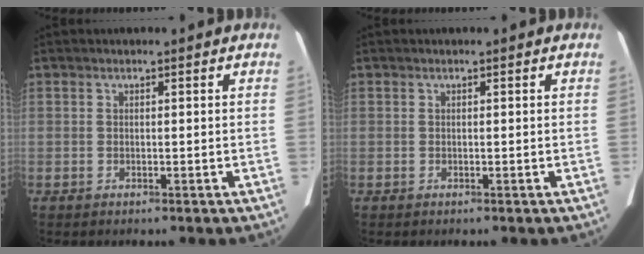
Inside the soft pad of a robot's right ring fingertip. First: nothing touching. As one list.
[{"total": 0.0}]